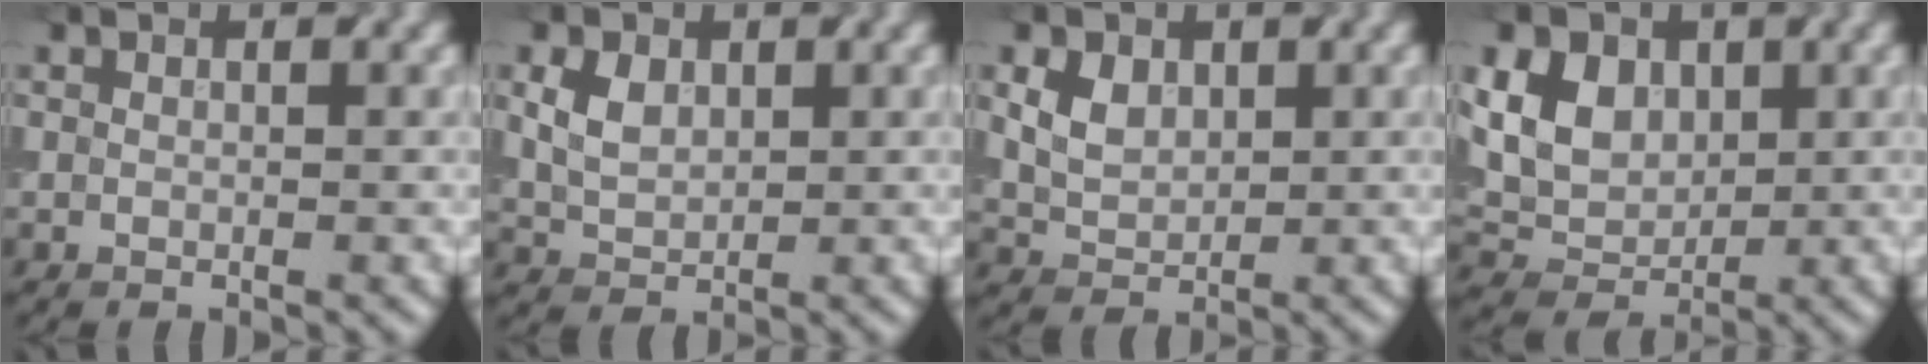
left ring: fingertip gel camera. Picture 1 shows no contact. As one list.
[{"total": 2.9, "force": [0.8, 2.0, 1.9], "torque": [-0.047, 0.006, 0.023]}, {"total": 3.5, "force": [1.3, 2.5, 2.2], "torque": [-0.051, 0.012, 0.025]}, {"total": 6.9, "force": [2.1, 5.1, 4.1], "torque": [-0.105, 0.021, 0.033]}]